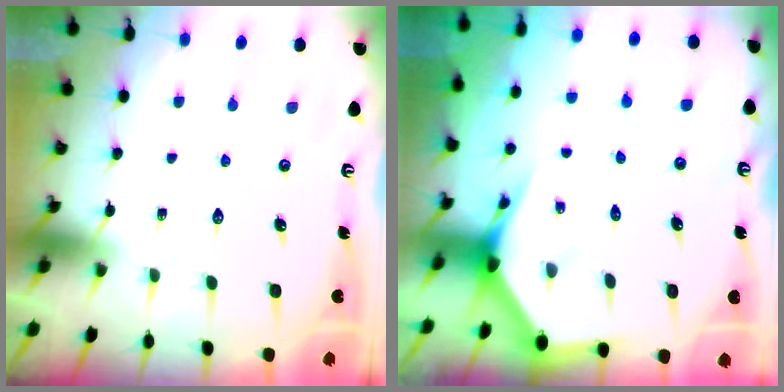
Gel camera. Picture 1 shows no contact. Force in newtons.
{"total": 3.9, "press": 3.9, "slide": 0.2}